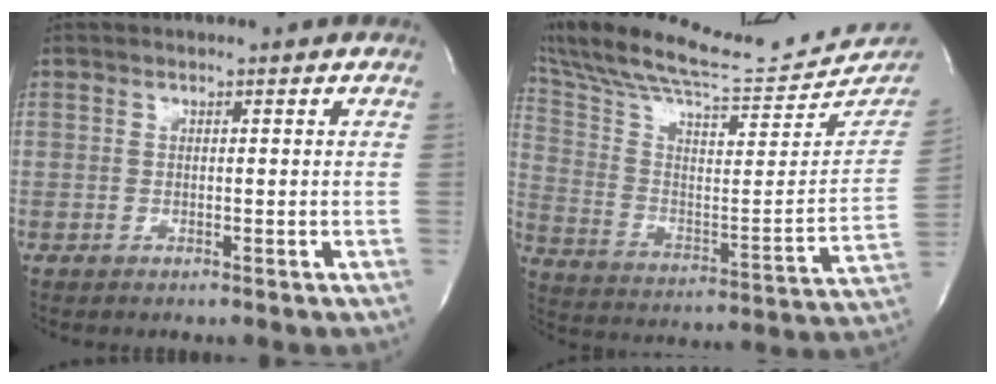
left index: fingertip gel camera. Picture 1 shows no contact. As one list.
[{"total": 24.6, "force": [22.6, 1.7, 9.6], "torque": [-0.172, -0.059, 0.334]}]